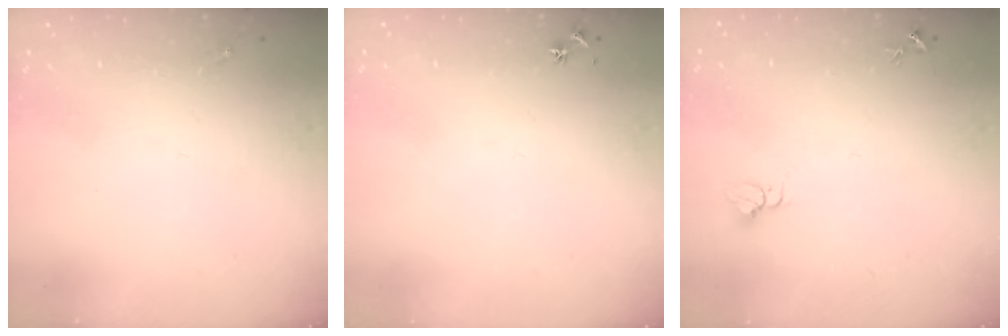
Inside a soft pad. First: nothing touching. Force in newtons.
{"total": 2.9, "press": 2.8, "slide": 0.3}
{"total": 2.7, "press": 2.7, "slide": 0.1}